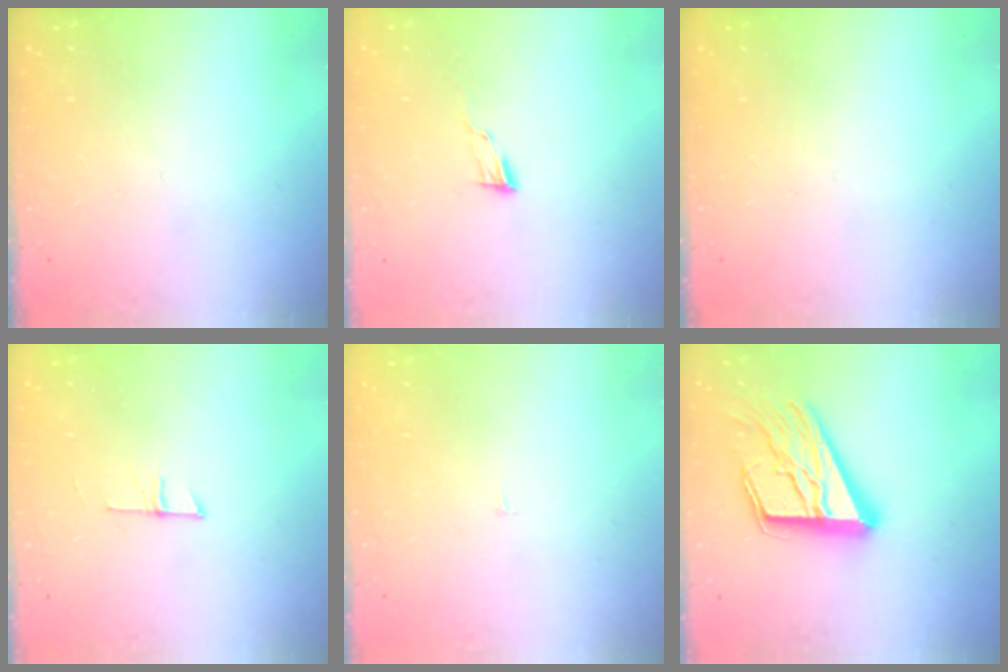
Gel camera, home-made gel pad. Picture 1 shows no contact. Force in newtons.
{"total": 4.6, "press": 4.6, "slide": 0.4}
{"total": 0.0}
{"total": 4.7, "press": 4.7, "slide": 0.3}
{"total": 1.6, "press": 1.6, "slide": 0.1}
{"total": 20.2, "press": 20.0, "slide": 2.6}